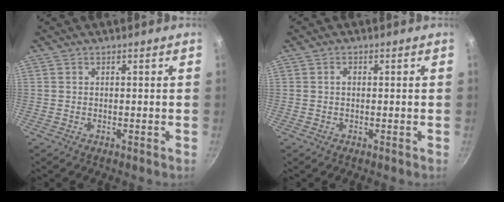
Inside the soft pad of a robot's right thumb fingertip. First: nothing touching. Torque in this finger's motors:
{"motor_torque": [-0.05, 0.33, 0.28, -0.13, -0.09]}